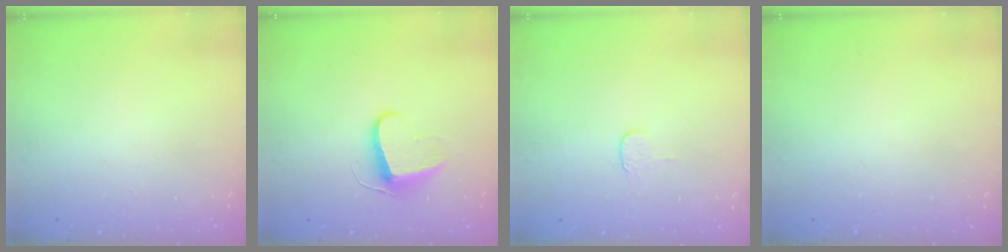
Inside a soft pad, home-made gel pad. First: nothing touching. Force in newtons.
{"total": 9.3, "press": 9.3, "slide": 0.6}
{"total": 4.0, "press": 3.9, "slide": 0.5}
{"total": 0.0}